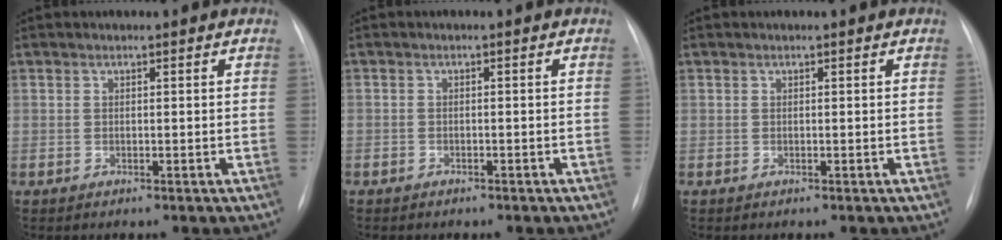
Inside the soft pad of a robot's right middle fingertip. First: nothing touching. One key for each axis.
{"total": 1.3, "fx": -1.0, "fy": 0.7, "fz": 0.3, "tx": -0.010, "ty": 0.002, "tz": -0.013}
{"total": 0.0}